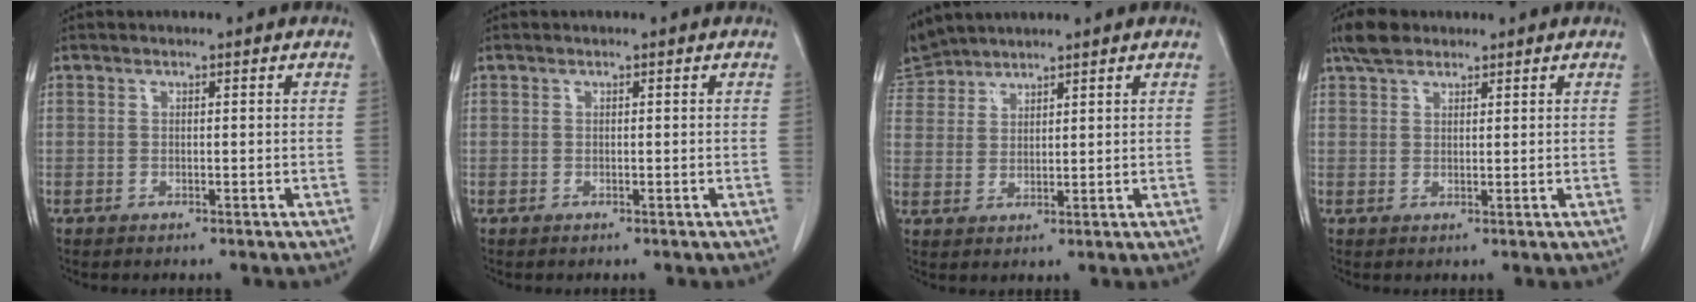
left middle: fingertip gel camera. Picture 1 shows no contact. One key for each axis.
{"total": 0.0}
{"total": 5.7, "fx": 5.6, "fy": 1.0, "fz": 0.1, "tx": -0.011, "ty": 0.018, "tz": 0.118}
{"total": 3.6, "fx": 2.9, "fy": 1.8, "fz": 1.3, "tx": -0.031, "ty": 0.014, "tz": 0.054}